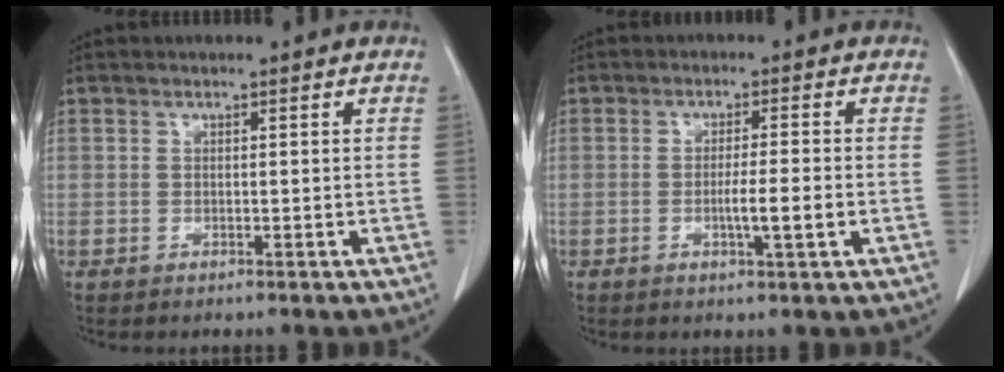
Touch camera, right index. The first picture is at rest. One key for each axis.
{"total": 4.1, "fx": -0.9, "fy": -0.1, "fz": 4.0, "tx": -0.064, "ty": -0.004, "tz": -0.012}